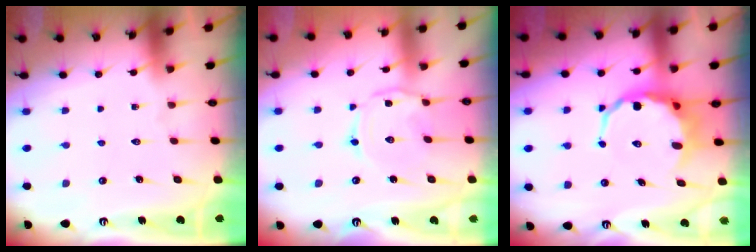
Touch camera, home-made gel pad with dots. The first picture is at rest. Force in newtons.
{"total": 2.8, "press": 2.8, "slide": 0.4}
{"total": 8.6, "press": 8.3, "slide": 2.2}